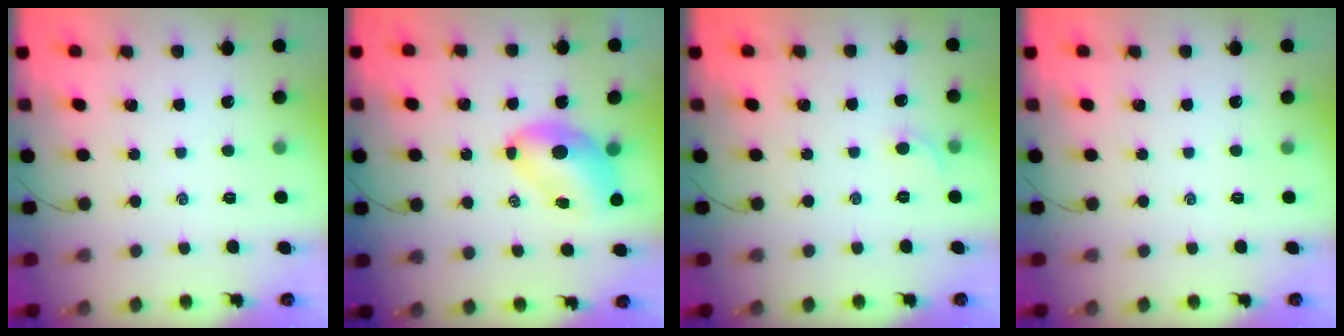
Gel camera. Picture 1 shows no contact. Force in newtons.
{"total": 7.3, "press": 7.2, "slide": 1.6}
{"total": 3.7, "press": 3.5, "slide": 1.2}
{"total": 0.0}